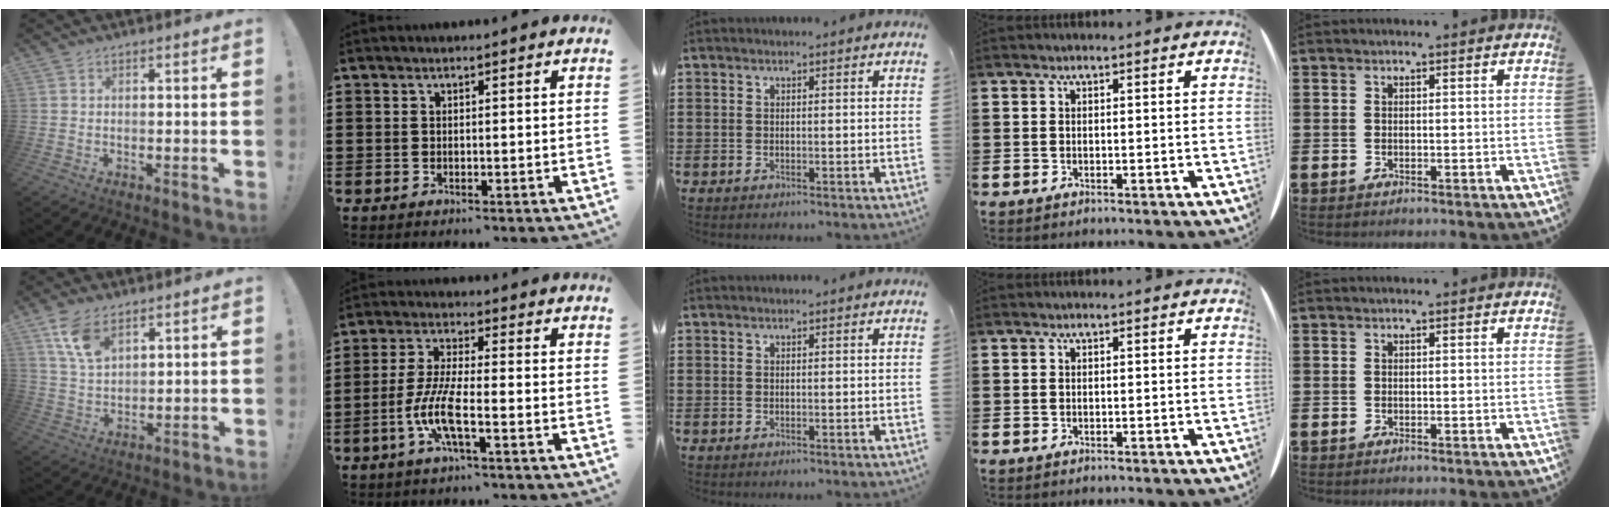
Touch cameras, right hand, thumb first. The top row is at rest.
{"thumb": {"total": 9.3, "force": [5.7, 4.9, 5.6], "torque": [-0.099, -0.021, 0.108]}, "index": {"total": 7.7, "force": [-3.1, 1.6, 6.9], "torque": [-0.162, -0.015, -0.066]}}